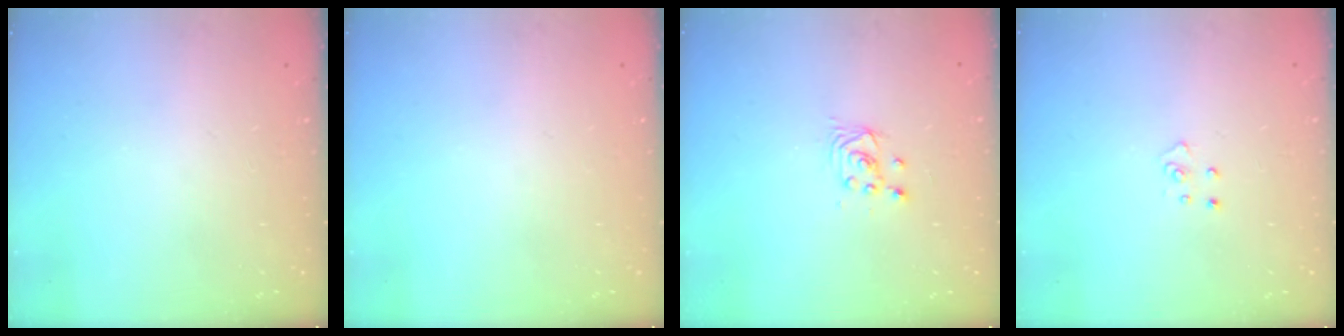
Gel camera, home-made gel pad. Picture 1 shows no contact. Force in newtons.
{"total": 0.0}
{"total": 2.2, "press": 2.2, "slide": 0.3}
{"total": 3.4, "press": 3.4, "slide": 0.3}